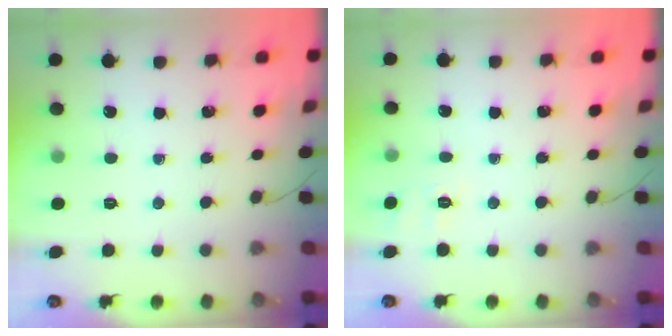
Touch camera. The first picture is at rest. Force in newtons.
{"total": 2.5, "press": 1.6, "slide": 1.9}